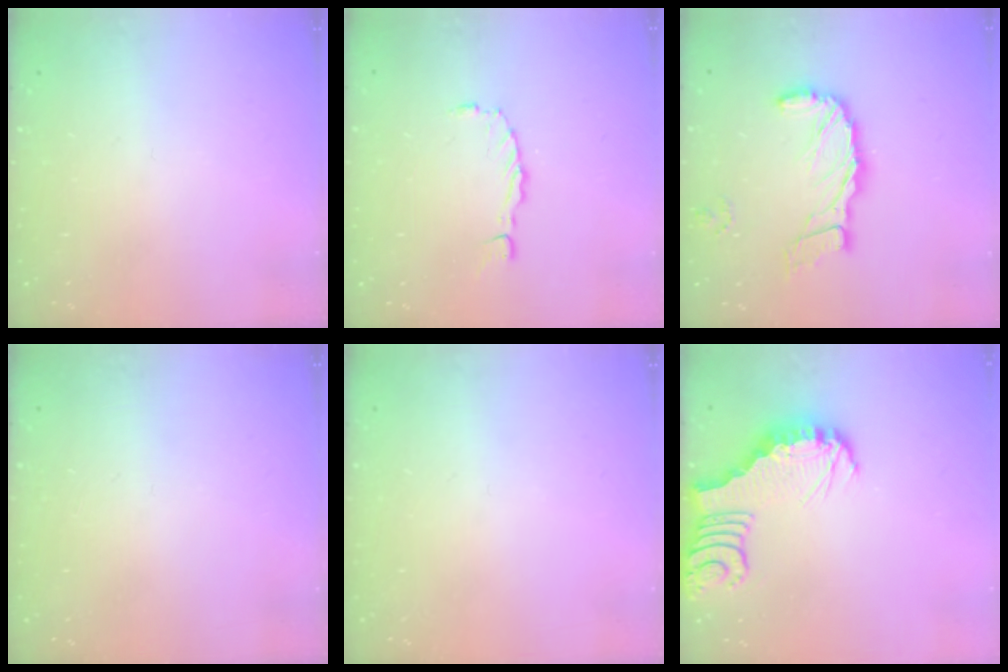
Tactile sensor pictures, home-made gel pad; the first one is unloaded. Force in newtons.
{"total": 0.6, "press": 0.6, "slide": 0.1}
{"total": 13.5, "press": 13.4, "slide": 2.0}
{"total": 0.0}
{"total": 0.0}
{"total": 3.9, "press": 3.9, "slide": 0.8}